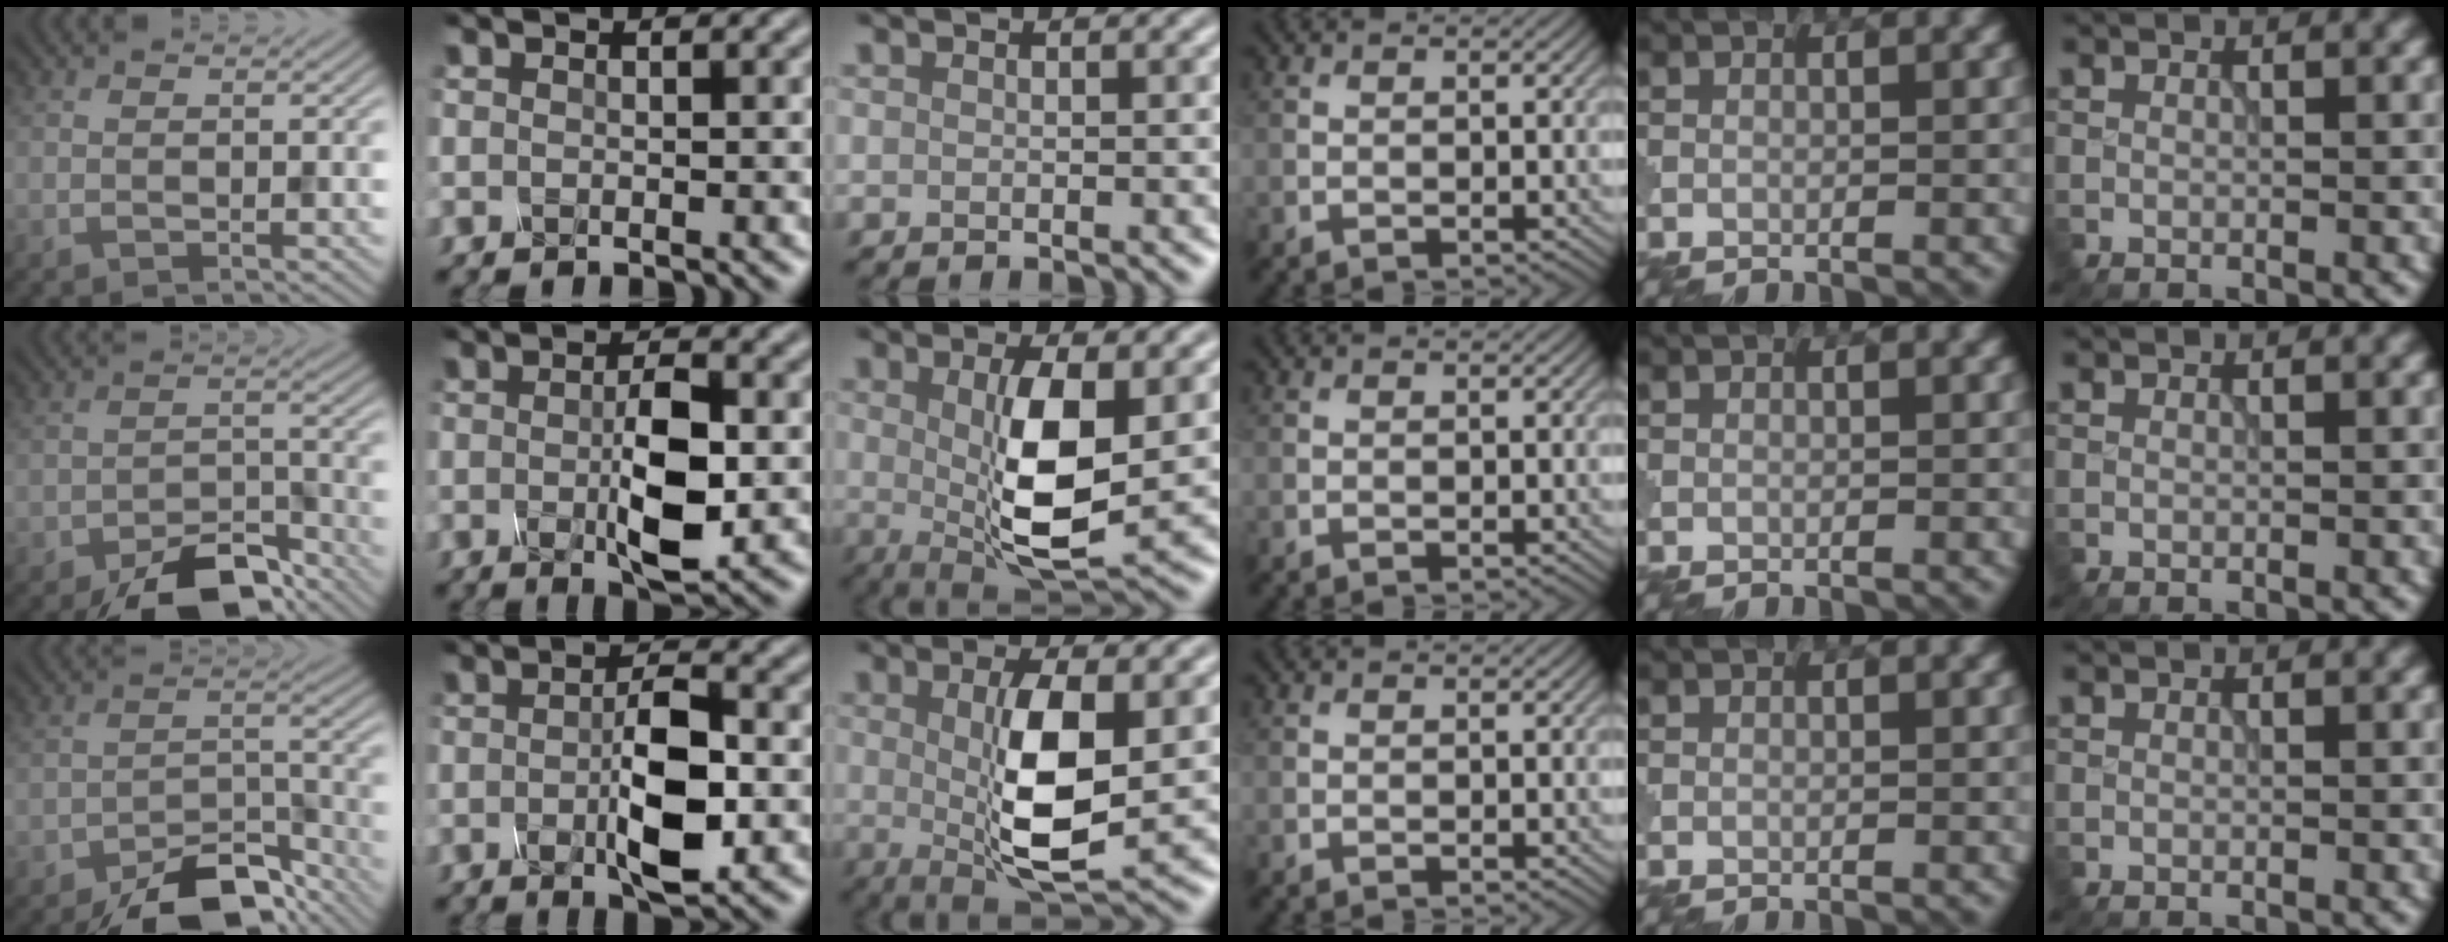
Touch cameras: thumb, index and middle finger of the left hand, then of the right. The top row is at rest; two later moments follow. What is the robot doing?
{"motion": "press", "object": "mechanical pencil"}